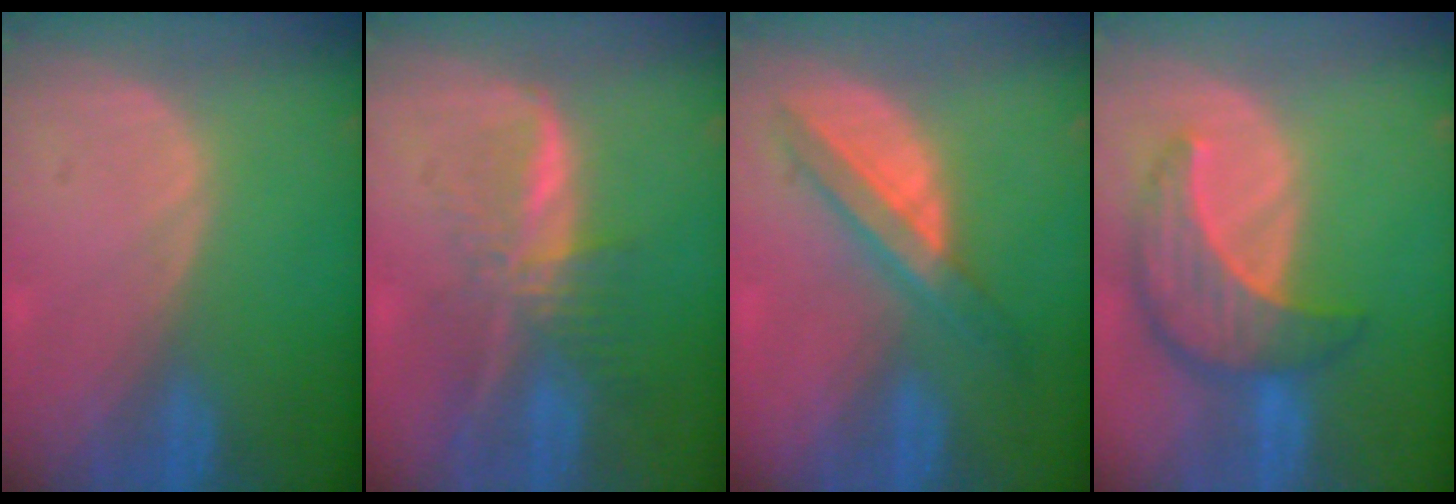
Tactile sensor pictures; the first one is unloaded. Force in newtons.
{"total": 7.8, "press": 6.5, "slide": 4.2}
{"total": 5.7, "press": 5.6, "slide": 1.4}
{"total": 8.6, "press": 7.8, "slide": 3.6}